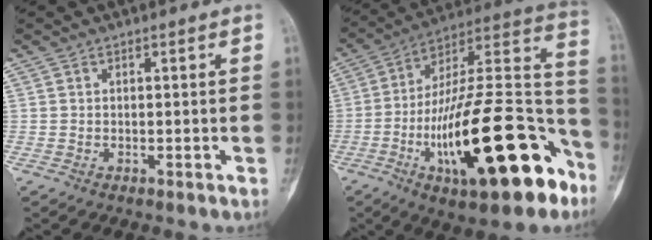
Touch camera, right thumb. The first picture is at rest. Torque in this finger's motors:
{"motor_torque": [1.08, 1.21, 2.13, -0.64, 0.33]}